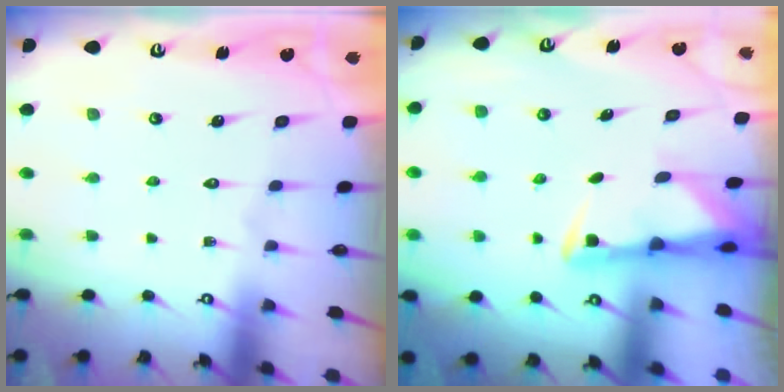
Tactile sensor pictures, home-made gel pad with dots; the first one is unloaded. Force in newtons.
{"total": 3.0, "press": 2.9, "slide": 0.6}